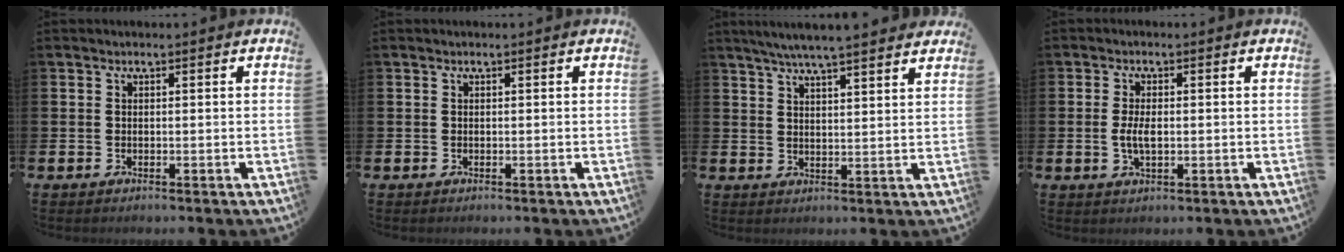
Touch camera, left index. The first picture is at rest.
{"total": 0.0}
{"total": 5.8, "force": [5.5, -0.1, 1.9], "torque": [-0.050, -0.019, 0.097]}
{"total": 3.0, "force": [-0.1, 1.4, 2.7], "torque": [-0.038, -0.001, -0.007]}